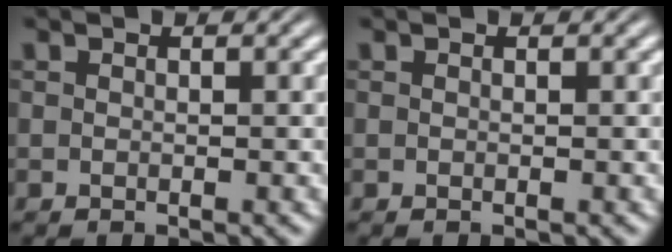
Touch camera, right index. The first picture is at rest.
{"total": 0.0}